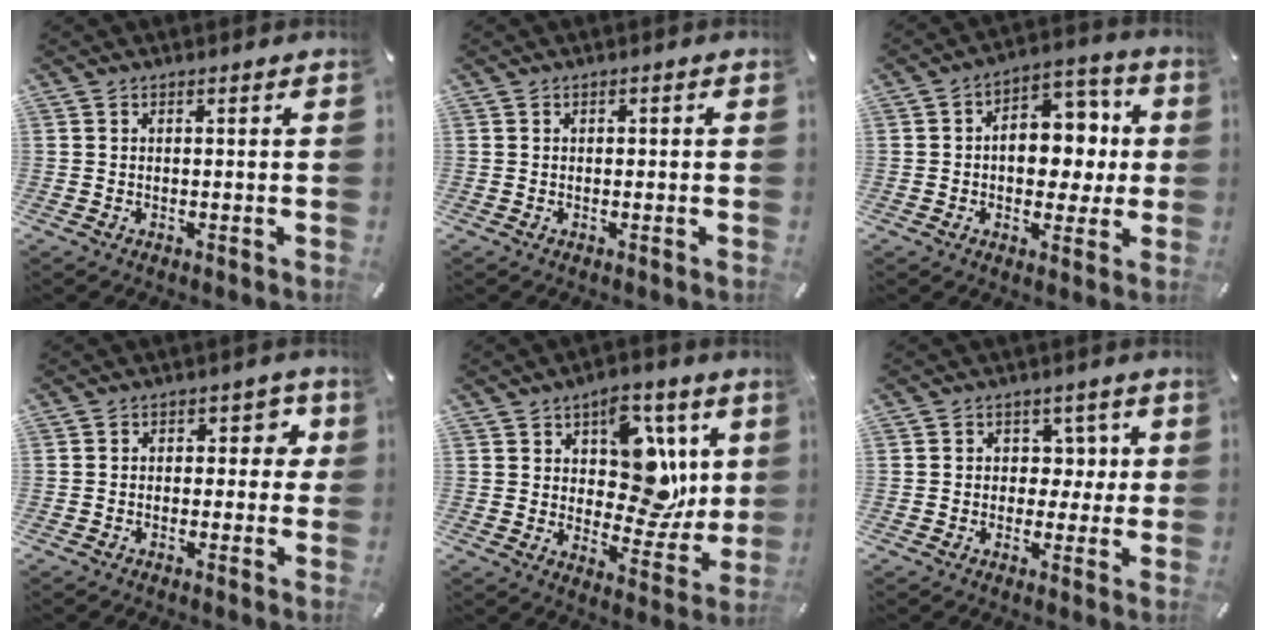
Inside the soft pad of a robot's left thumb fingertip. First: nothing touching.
{"total": 0.5, "force": [-0.2, 0.4, 0.2], "torque": [-0.003, 0.003, -0.005]}
{"total": 10.9, "force": [-0.1, 8.4, 7.0], "torque": [-0.083, -0.003, -0.001]}
{"total": 5.1, "force": [-0.1, 4.0, 3.3], "torque": [-0.034, 0.006, -0.011]}
{"total": 14.9, "force": [4.8, 10.4, 9.5], "torque": [-0.106, -0.032, 0.087]}
{"total": 6.2, "force": [0.5, 5.7, 2.5], "torque": [-0.022, 0.004, 0.004]}